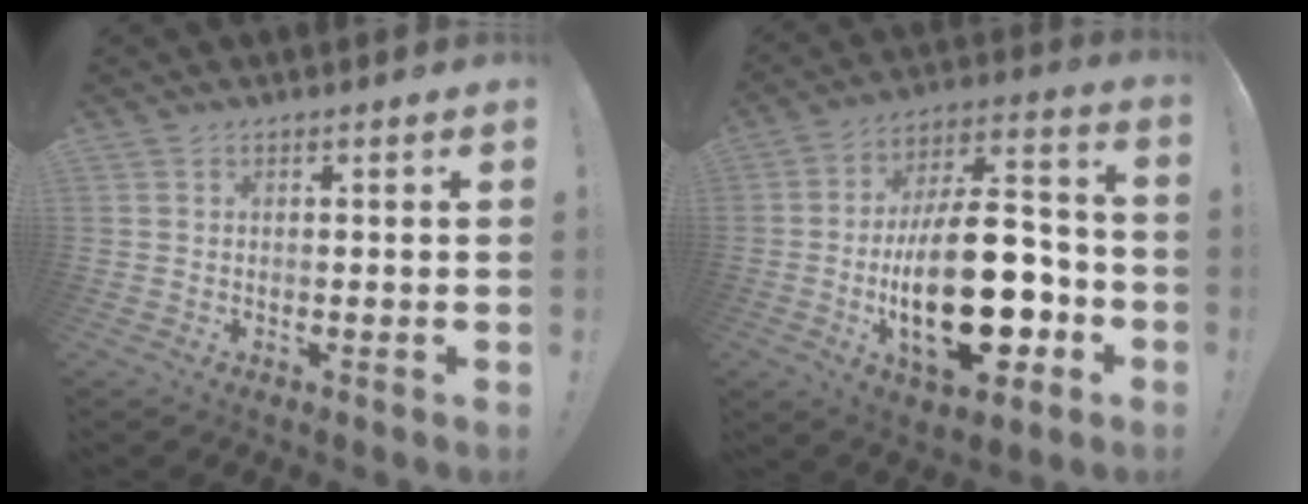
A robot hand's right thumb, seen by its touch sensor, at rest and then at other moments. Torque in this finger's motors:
{"motor_torque": [2.04, 2.96, 1.62, -1.14, 0.64]}